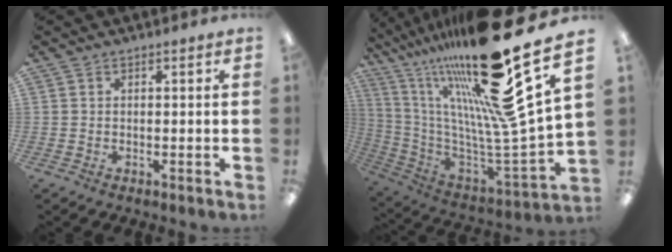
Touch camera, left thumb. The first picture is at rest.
{"total": 29.8, "force": [18.9, 5.5, 22.4], "torque": [-0.352, -0.147, 0.307]}